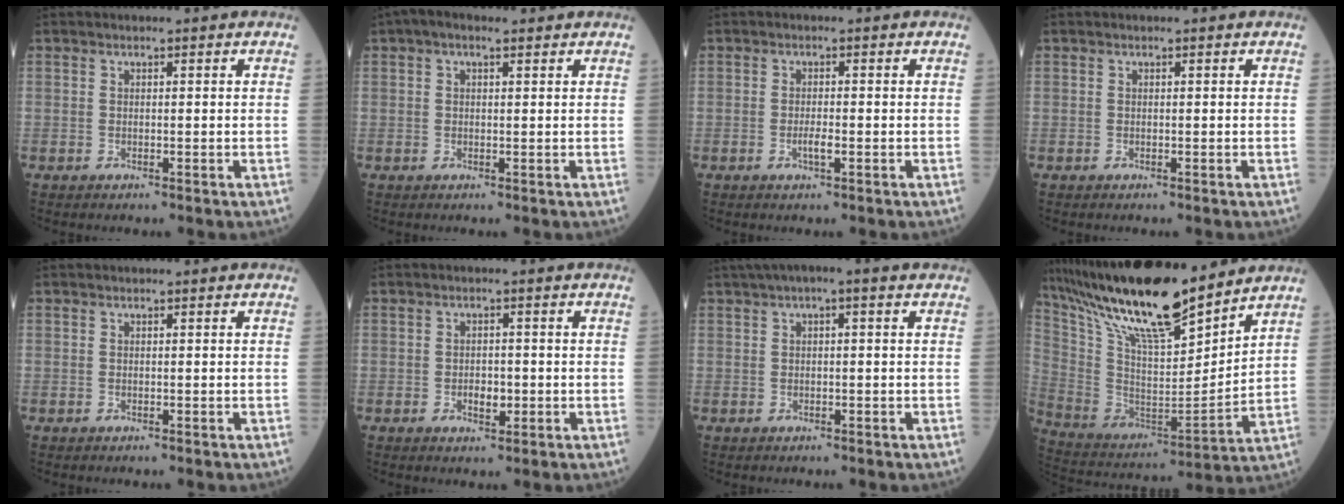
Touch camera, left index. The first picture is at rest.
{"total": 3.3, "force": [1.9, 1.3, 2.3], "torque": [-0.049, 0.024, 0.031]}
{"total": 1.7, "force": [-0.6, 0.3, 1.6], "torque": [-0.033, -0.001, -0.009]}
{"total": 0.0}
{"total": 0.0}
{"total": 2.6, "force": [-0.7, 1.5, 2.0], "torque": [-0.033, 0.002, -0.006]}
{"total": 4.6, "force": [2.5, 0.5, 3.8], "torque": [-0.067, 0.030, 0.038]}
{"total": 19.2, "force": [15.8, 2.7, 10.7], "torque": [-0.201, 0.008, 0.294]}